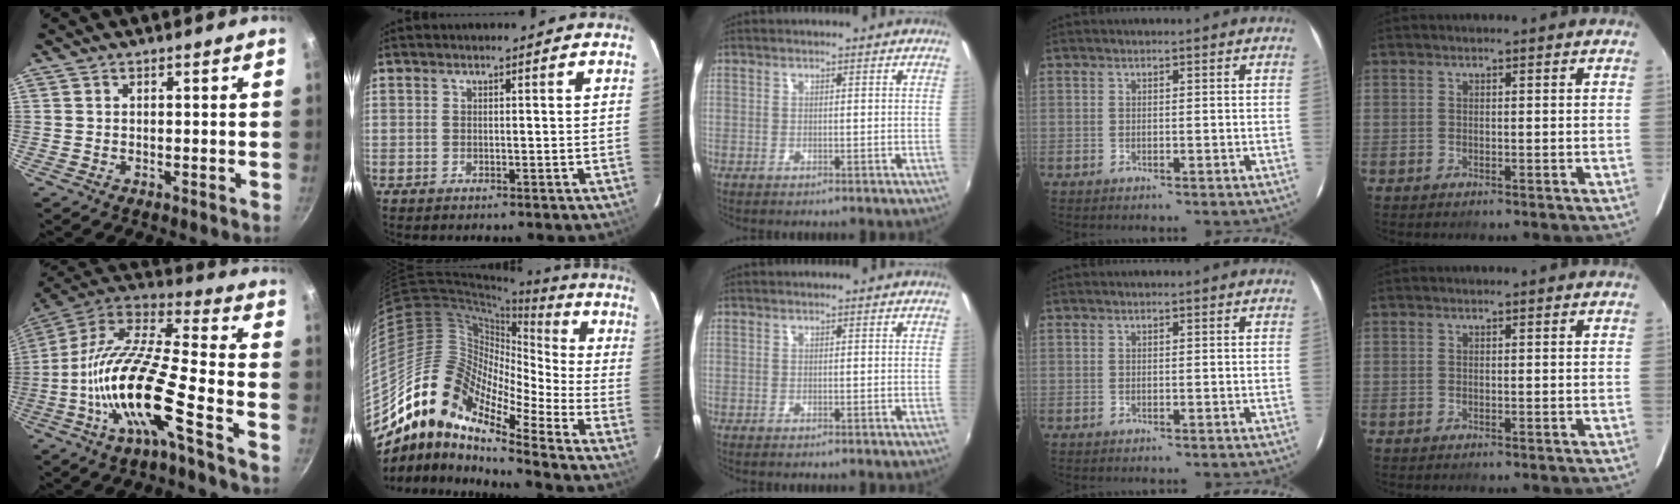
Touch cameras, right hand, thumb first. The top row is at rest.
{"thumb": {"total": 19.4, "force": [-8.0, 4.5, 17.1], "torque": [-0.310, 0.052, -0.170]}, "index": {"total": 14.0, "force": [-10.4, 4.1, 8.5], "torque": [-0.111, 0.001, -0.215]}}